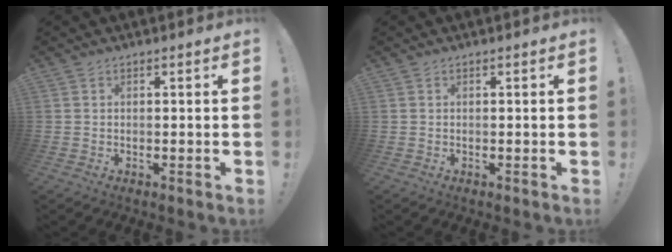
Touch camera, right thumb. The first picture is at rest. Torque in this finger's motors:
{"motor_torque": [0.00, 0.00, 0.01, -0.01, 0.00]}